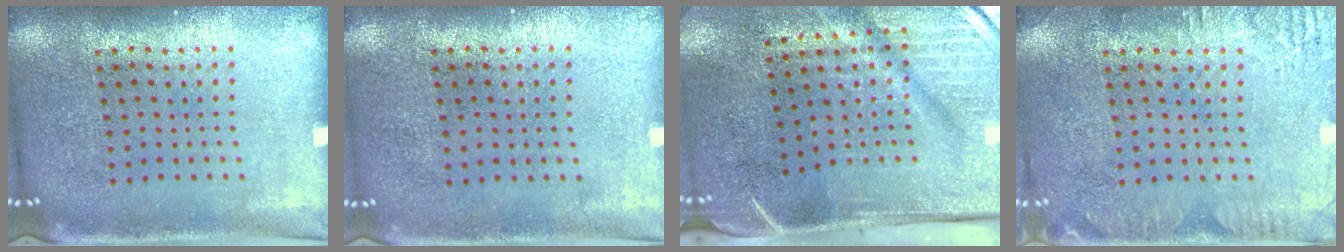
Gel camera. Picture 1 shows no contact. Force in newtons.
{"total": 0.0}
{"total": 4.8, "press": 3.9, "slide": 2.8}
{"total": 2.6, "press": 2.5, "slide": 0.4}